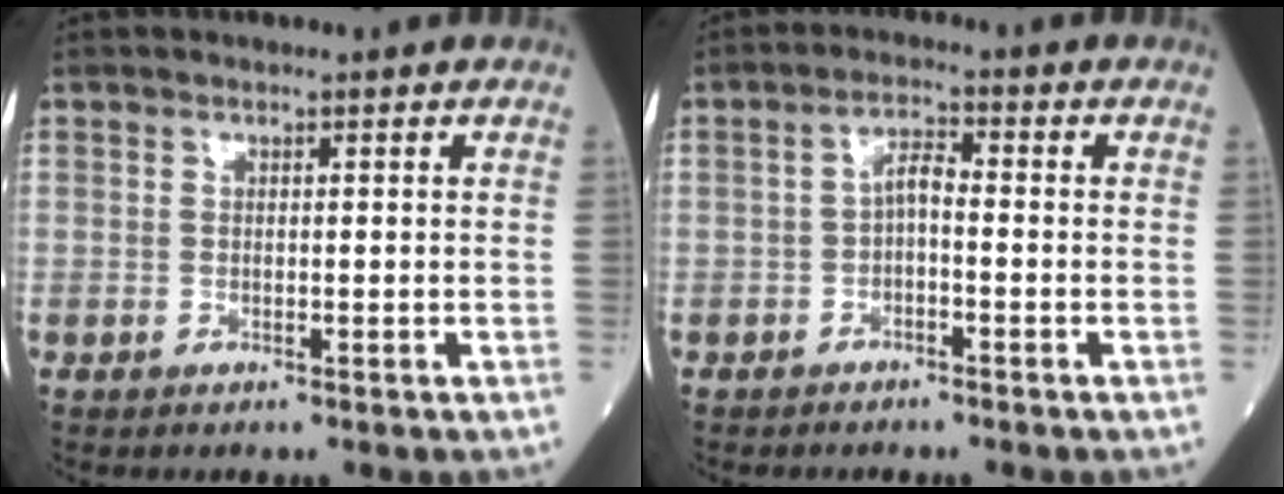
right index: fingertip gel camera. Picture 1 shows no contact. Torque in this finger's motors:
{"motor_torque": [0.32, -0.17, 0.18, 0.05]}